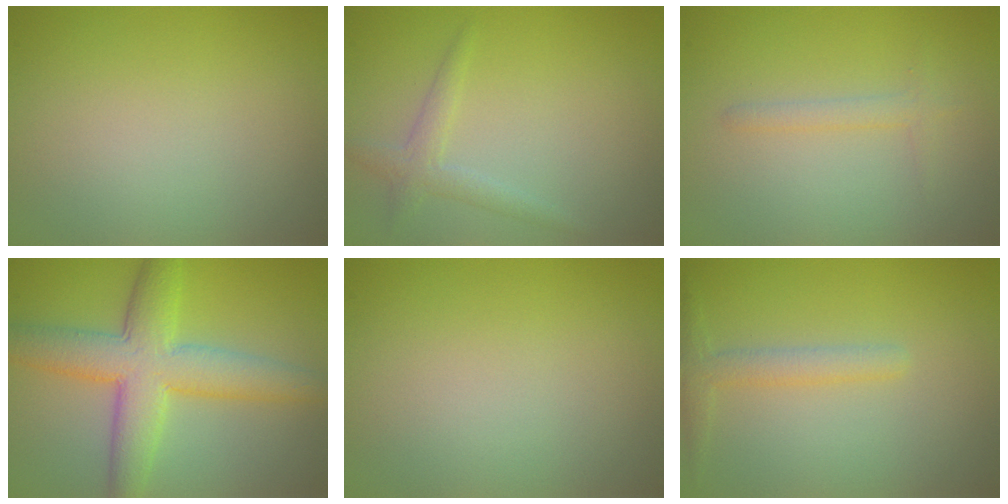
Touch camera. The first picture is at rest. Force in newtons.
{"total": 1.7, "press": 1.7, "slide": 0.0}
{"total": 1.2, "press": 1.2, "slide": 0.1}
{"total": 7.5, "press": 7.5, "slide": 0.1}
{"total": 0.0}
{"total": 2.0, "press": 2.0, "slide": 0.1}